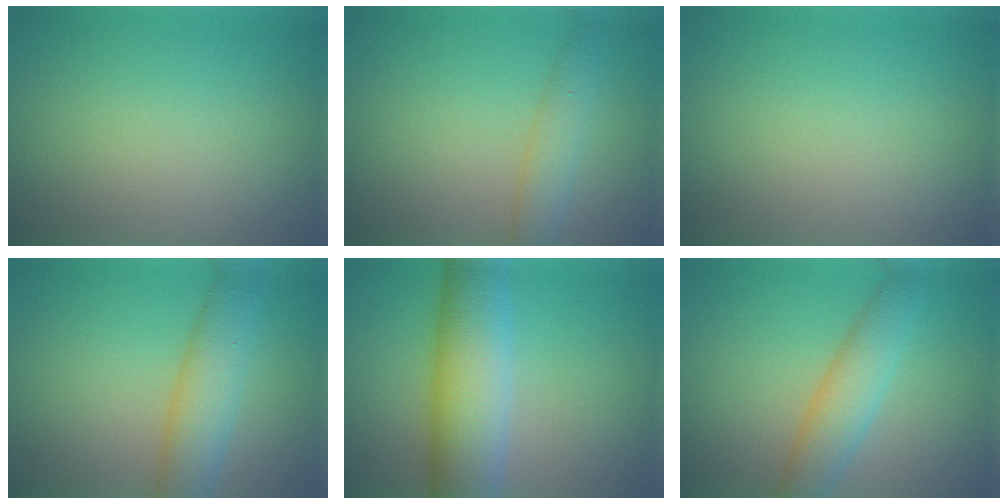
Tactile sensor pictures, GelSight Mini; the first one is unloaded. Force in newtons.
{"total": 2.9, "press": 2.9, "slide": 0.1}
{"total": 0.0}
{"total": 5.2, "press": 5.2, "slide": 0.3}
{"total": 9.4, "press": 9.4, "slide": 0.3}
{"total": 4.4, "press": 4.4, "slide": 0.1}